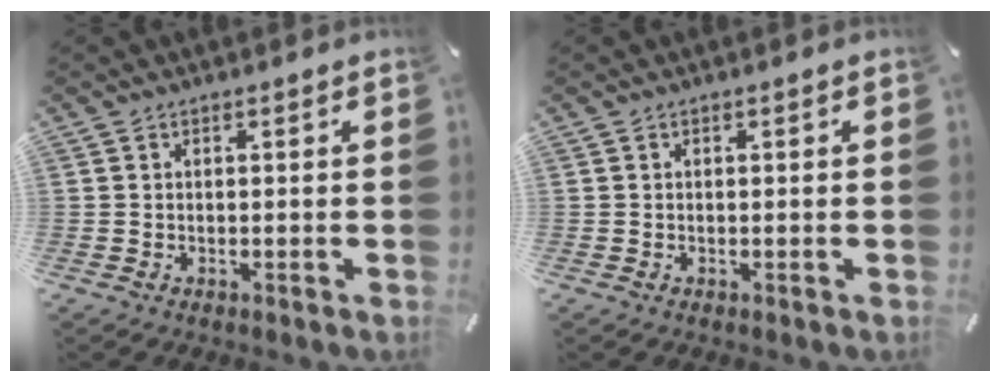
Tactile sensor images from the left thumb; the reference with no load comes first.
{"total": 0.0}